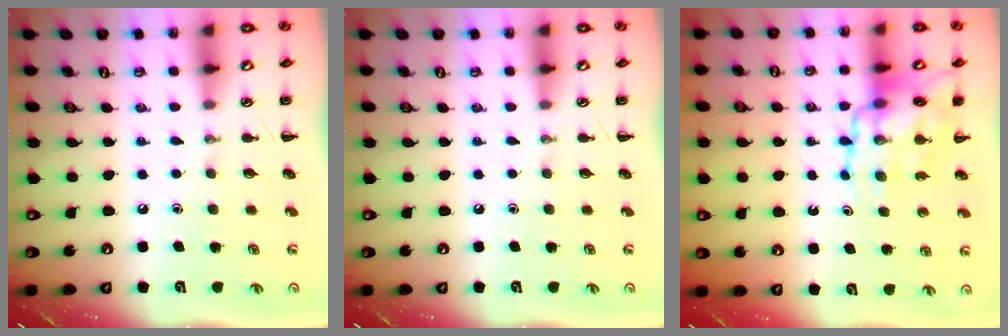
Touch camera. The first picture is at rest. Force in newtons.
{"total": 0.0}
{"total": 13.1, "press": 12.8, "slide": 2.8}